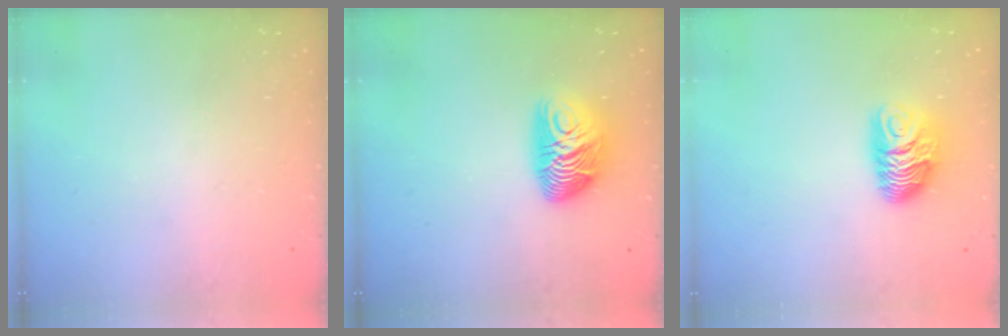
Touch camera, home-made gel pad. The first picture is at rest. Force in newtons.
{"total": 11.7, "press": 11.7, "slide": 1.1}
{"total": 9.0, "press": 9.0, "slide": 0.5}